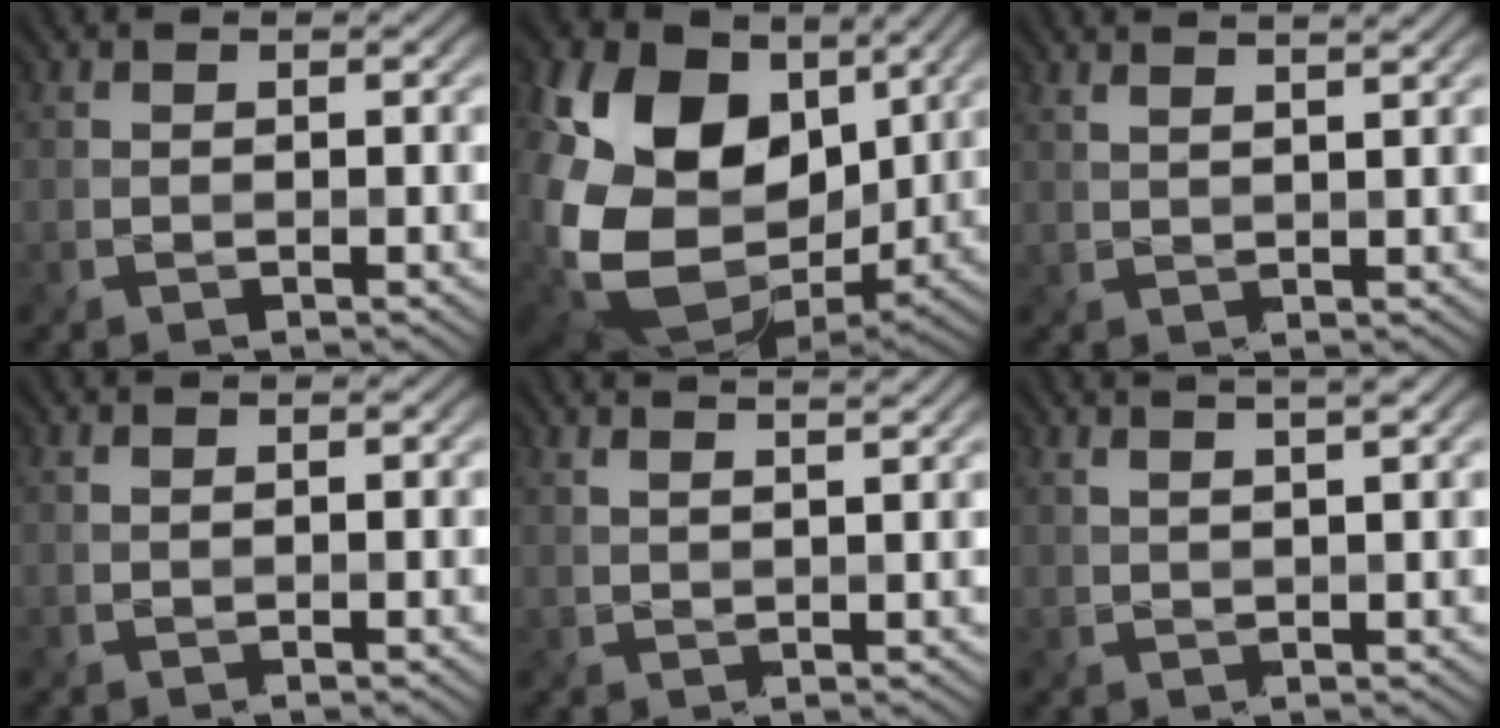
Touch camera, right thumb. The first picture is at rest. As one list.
[{"total": 16.7, "force": [1.4, 12.4, 11.1], "torque": [-0.238, -0.022, 0.035]}, {"total": 4.1, "force": [3.1, 0.9, 2.5], "torque": [-0.015, 0.021, 0.021]}, {"total": 0.0}, {"total": 4.5, "force": [3.5, 0.9, 2.6], "torque": [-0.020, 0.023, 0.028]}, {"total": 4.3, "force": [3.0, 0.8, 3.0], "torque": [-0.033, 0.022, 0.026]}]